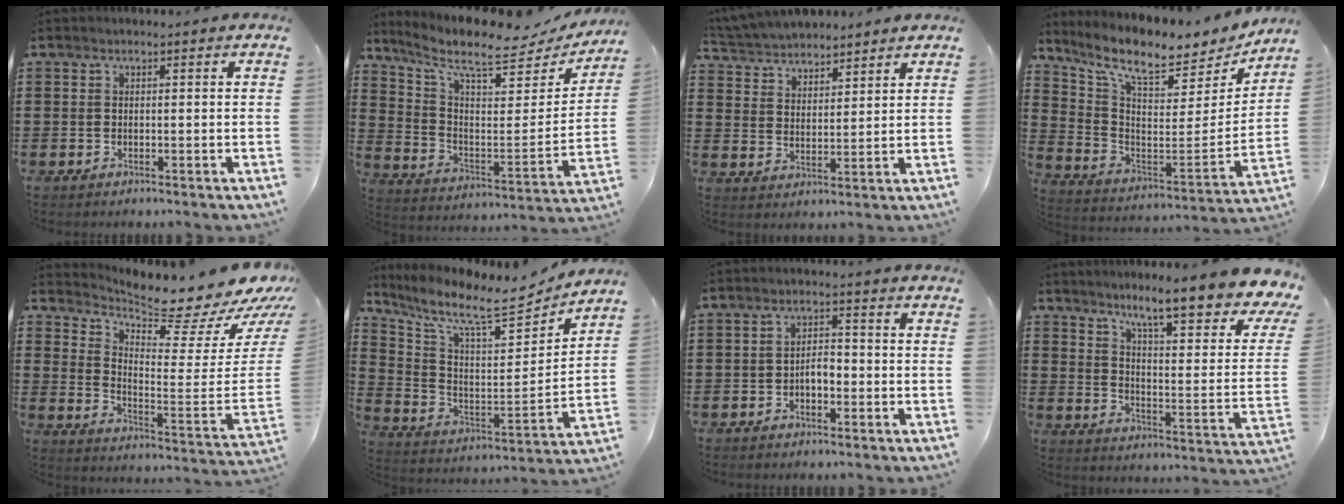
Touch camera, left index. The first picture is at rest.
{"total": 9.4, "force": [7.6, 2.2, 5.2], "torque": [-0.128, -0.049, 0.125]}
{"total": 4.9, "force": [4.8, 1.0, 0.1], "torque": [-0.024, -0.016, 0.087]}
{"total": 9.2, "force": [7.9, 1.9, 4.3], "torque": [-0.114, -0.063, 0.131]}
{"total": 7.2, "force": [6.7, 0.8, 2.4], "torque": [-0.052, -0.079, 0.105]}
{"total": 9.7, "force": [8.2, 1.8, 4.9], "torque": [-0.123, -0.053, 0.133]}
{"total": 2.8, "force": [-1.0, 1.3, 2.3], "torque": [-0.044, 0.008, -0.022]}
{"total": 8.7, "force": [6.8, -0.1, 5.5], "torque": [-0.109, -0.055, 0.102]}